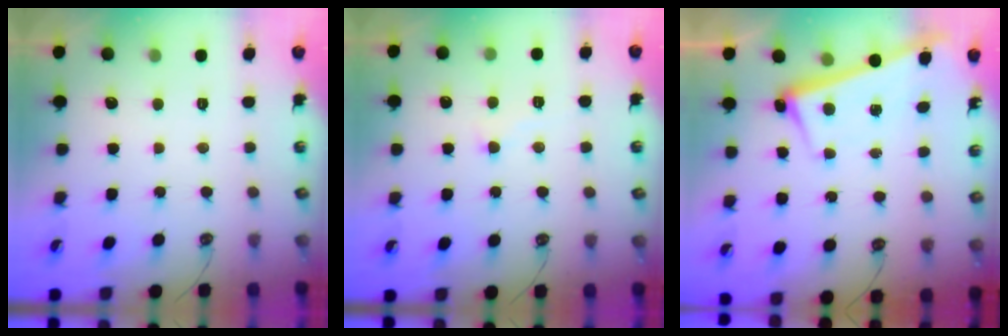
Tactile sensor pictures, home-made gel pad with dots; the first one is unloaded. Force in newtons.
{"total": 2.6, "press": 2.6, "slide": 0.6}
{"total": 2.4, "press": 2.3, "slide": 0.9}